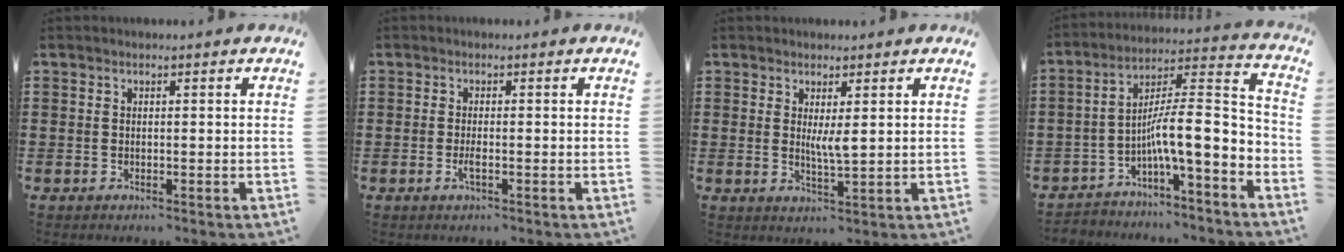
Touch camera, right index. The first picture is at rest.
{"total": 1.8, "force": [-0.8, 0.1, 1.6], "torque": [-0.035, -0.007, -0.015]}
{"total": 2.9, "force": [0.8, 0.5, 2.8], "torque": [-0.058, -0.002, 0.013]}
{"total": 10.0, "force": [-3.1, 2.0, 9.3], "torque": [-0.156, -0.028, -0.066]}